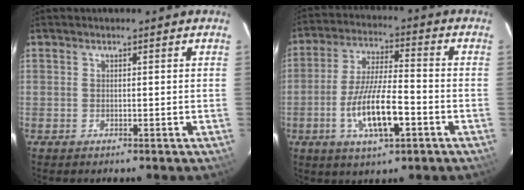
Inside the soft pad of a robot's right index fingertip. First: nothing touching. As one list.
[{"total": 12.3, "force": [-4.5, 3.1, 11.1], "torque": [-0.218, -0.011, -0.076]}]